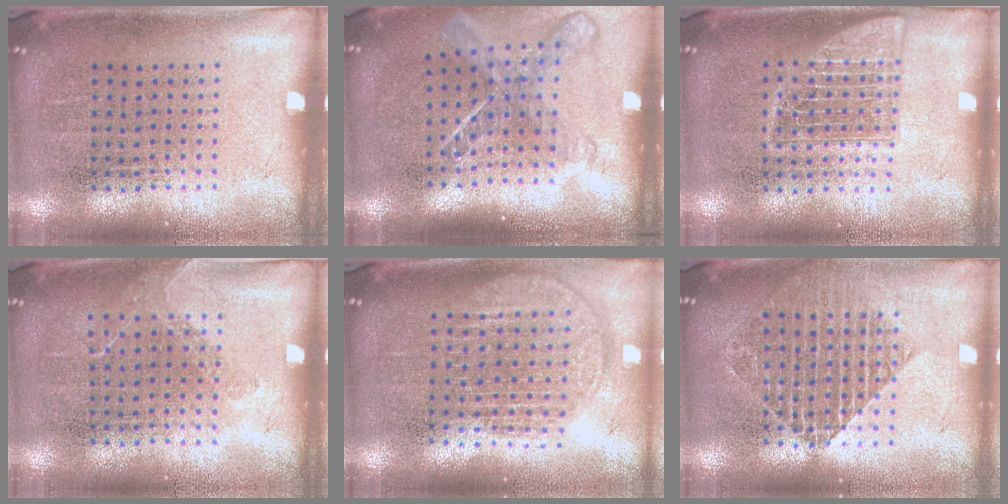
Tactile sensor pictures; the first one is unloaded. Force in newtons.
{"total": 1.8, "press": 1.4, "slide": 1.1}
{"total": 2.5, "press": 2.5, "slide": 0.4}
{"total": 0.9, "press": 0.7, "slide": 0.6}
{"total": 1.8, "press": 1.5, "slide": 0.9}
{"total": 1.7, "press": 1.4, "slide": 0.8}